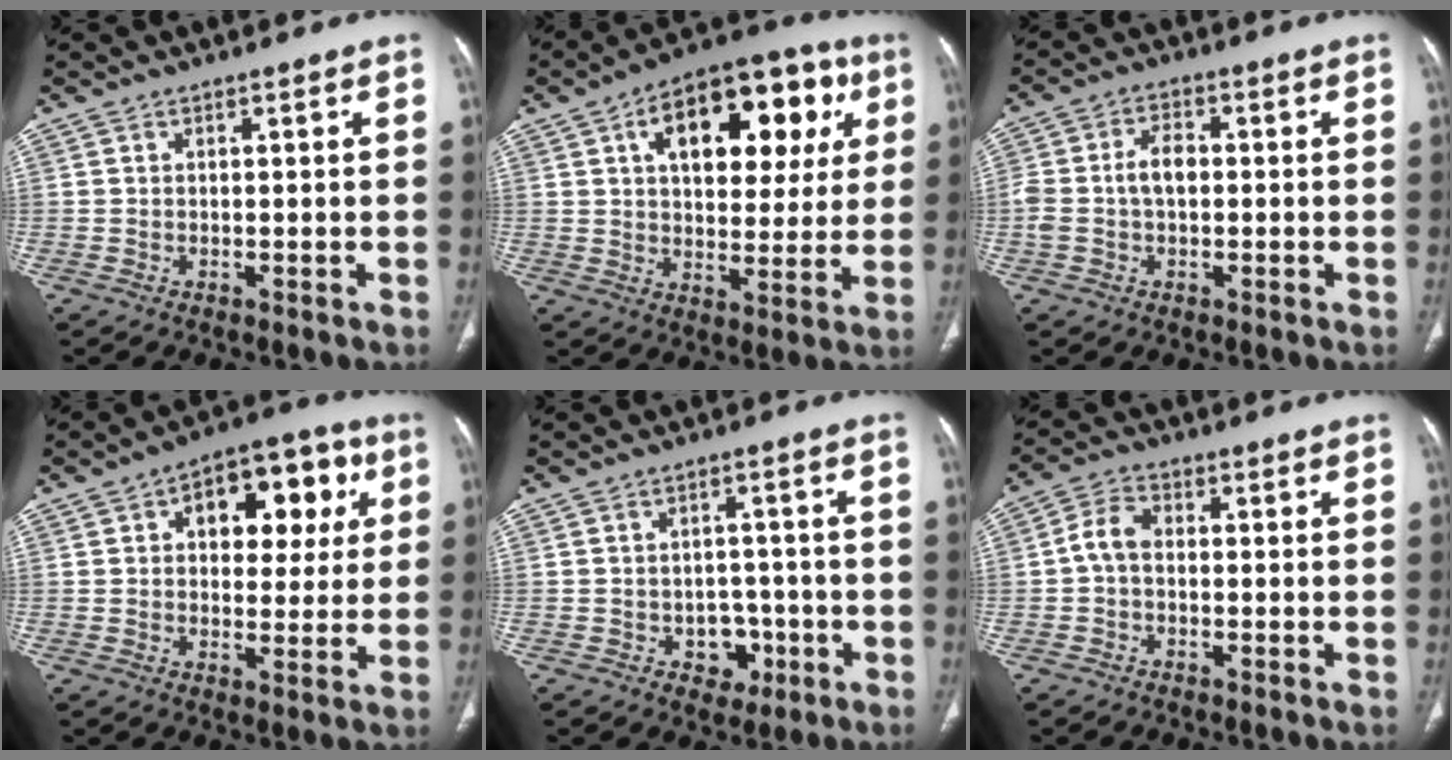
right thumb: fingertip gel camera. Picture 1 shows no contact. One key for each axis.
{"total": 21.5, "fx": 7.4, "fy": 11.8, "fz": 16.4, "tx": -0.182, "ty": 0.014, "tz": 0.105}
{"total": 5.8, "fx": -0.2, "fy": 3.5, "fz": 4.5, "tx": -0.099, "ty": 0.021, "tz": -0.005}
{"total": 15.2, "fx": 4.7, "fy": 9.1, "fz": 11.2, "tx": -0.095, "ty": 0.015, "tz": 0.062}
{"total": 5.4, "fx": -2.0, "fy": 4.3, "fz": 2.5, "tx": -0.002, "ty": 0.021, "tz": -0.020}
{"total": 4.7, "fx": -0.5, "fy": 3.2, "fz": 3.4, "tx": -0.061, "ty": 0.016, "tz": -0.018}